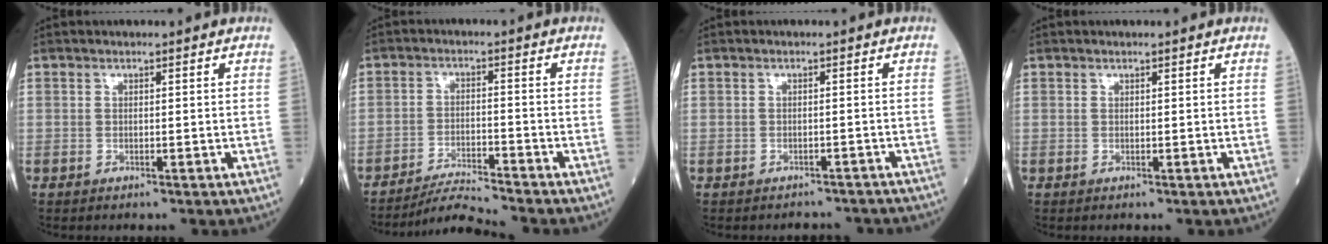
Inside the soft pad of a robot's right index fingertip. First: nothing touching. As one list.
[{"total": 5.4, "force": [-5.1, -1.8, 0.4], "torque": [-0.013, -0.014, -0.092]}, {"total": 4.4, "force": [-4.1, 1.5, 0.1], "torque": [0.005, 0.003, -0.045]}, {"total": 0.0}]